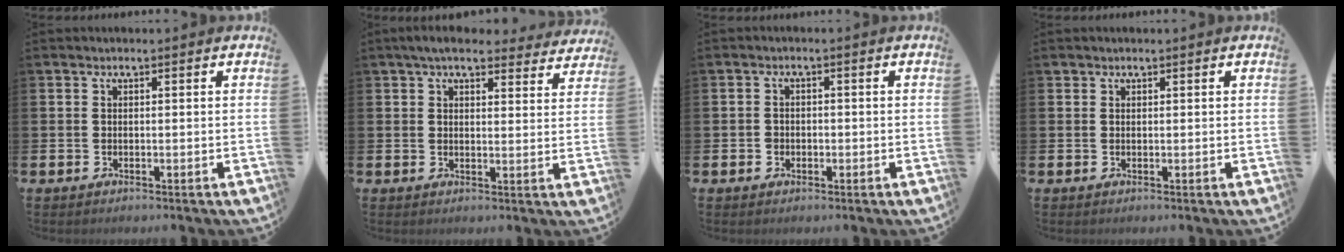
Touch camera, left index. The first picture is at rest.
{"total": 5.3, "force": [4.7, 1.5, 1.9], "torque": [-0.041, -0.017, 0.083]}
{"total": 1.4, "force": [-0.4, 1.3, 0.4], "torque": [-0.006, 0.005, -0.012]}
{"total": 0.5, "force": [0.5, 0.3, 0.0], "torque": [0.011, -0.001, 0.006]}